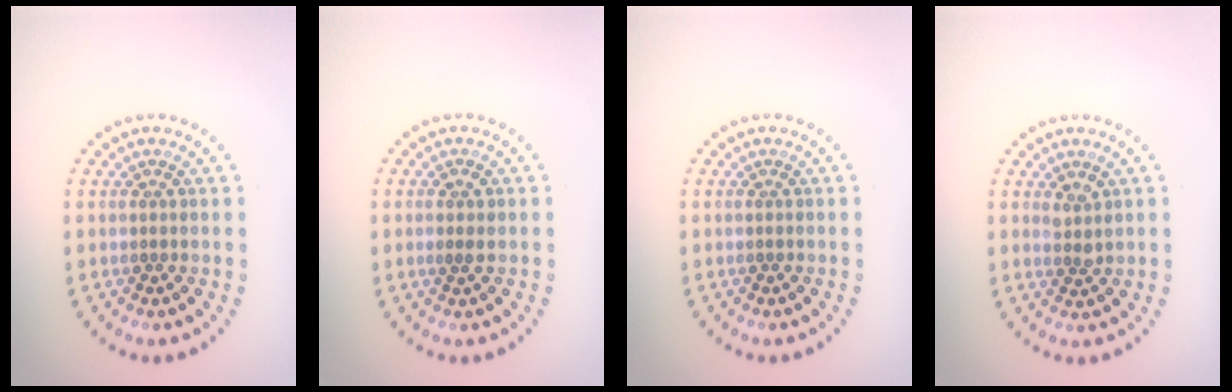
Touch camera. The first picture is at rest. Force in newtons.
{"total": 1.1, "press": 1.1, "slide": 0.3}
{"total": 0.0}
{"total": 1.2, "press": 1.1, "slide": 0.6}